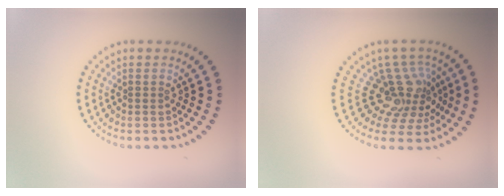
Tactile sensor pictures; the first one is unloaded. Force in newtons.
{"total": 4.5, "press": 3.0, "slide": 3.4}